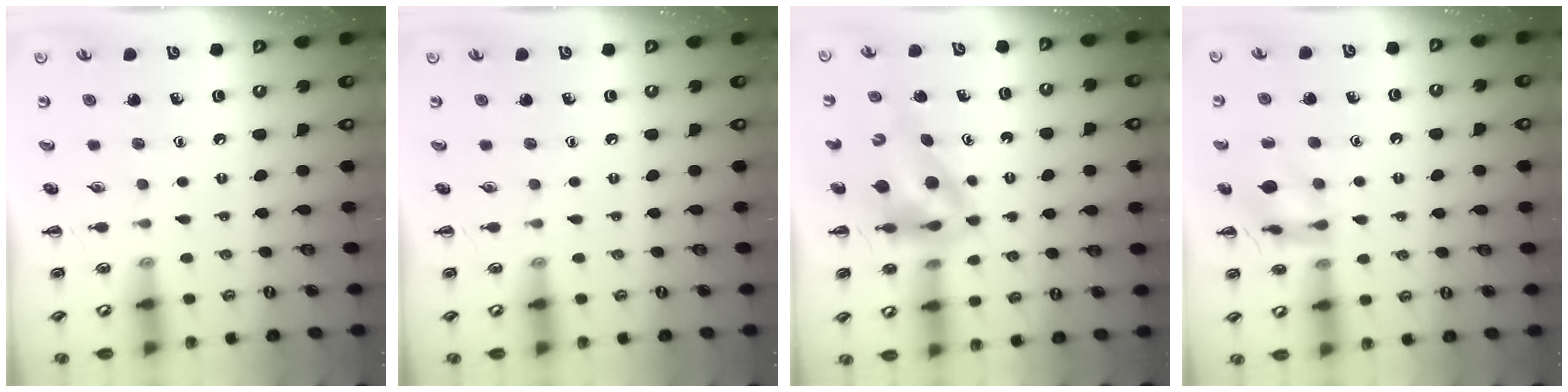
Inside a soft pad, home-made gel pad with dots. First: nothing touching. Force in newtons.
{"total": 0.0}
{"total": 8.3, "press": 7.9, "slide": 2.6}
{"total": 13.3, "press": 13.2, "slide": 1.2}